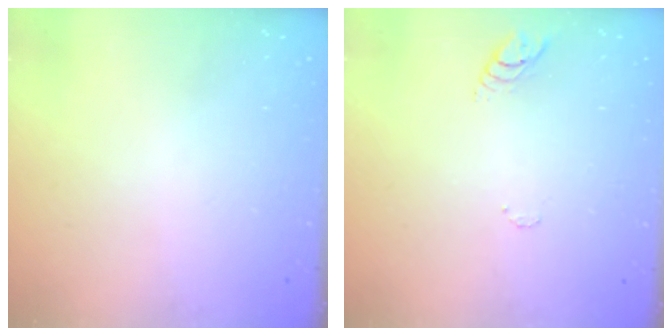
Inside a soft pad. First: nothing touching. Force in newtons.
{"total": 4.1, "press": 4.0, "slide": 0.4}